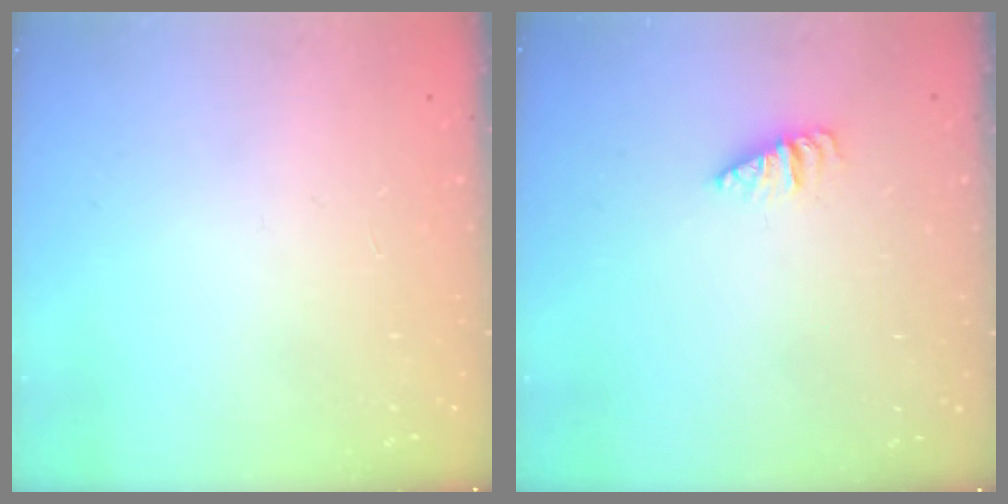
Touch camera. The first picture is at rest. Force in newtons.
{"total": 2.1, "press": 2.1, "slide": 0.3}